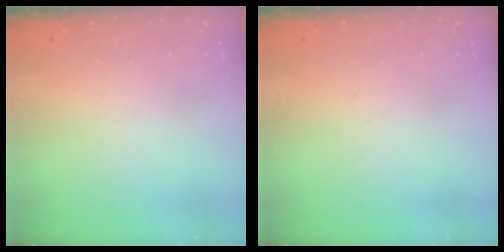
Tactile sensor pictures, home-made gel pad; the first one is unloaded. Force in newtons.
{"total": 0.0}